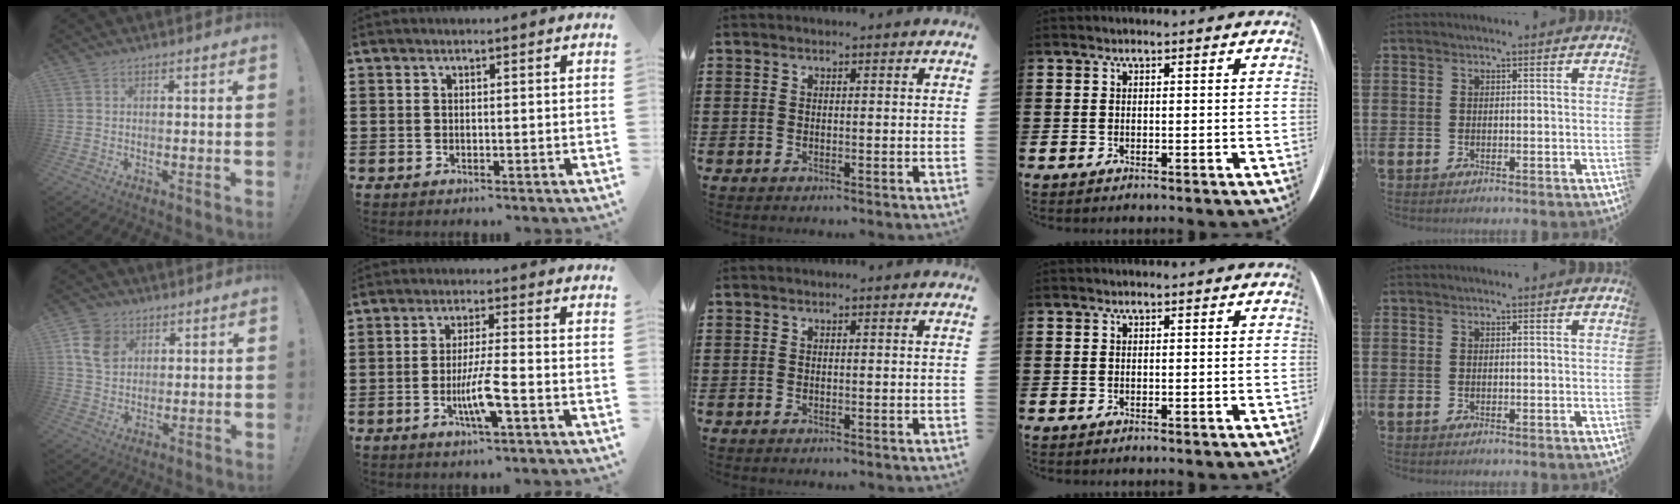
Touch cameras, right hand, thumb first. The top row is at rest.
{"thumb": {"total": 9.3, "force": [4.0, 7.3, 4.1], "torque": [-0.056, -0.012, 0.080]}, "index": {"total": 6.3, "force": [-2.4, 0.3, 5.8], "torque": [-0.116, -0.016, -0.046]}}